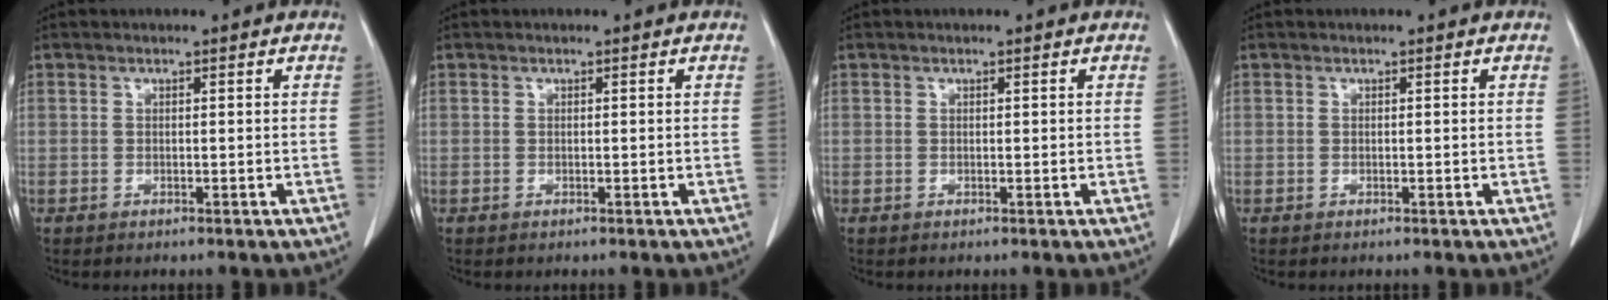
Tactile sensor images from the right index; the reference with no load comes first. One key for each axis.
{"total": 0.0}
{"total": 0.0}
{"total": 0.0}